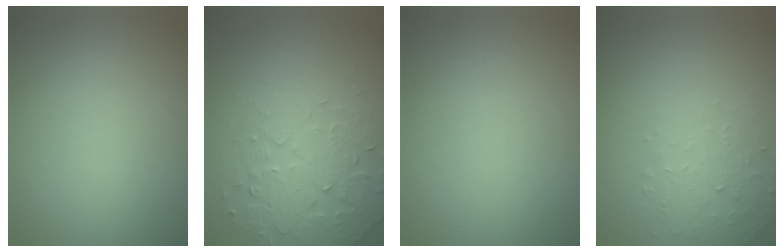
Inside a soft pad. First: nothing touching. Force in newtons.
{"total": 4.2, "press": 4.0, "slide": 1.2}
{"total": 0.0}
{"total": 1.6, "press": 0.9, "slide": 1.3}